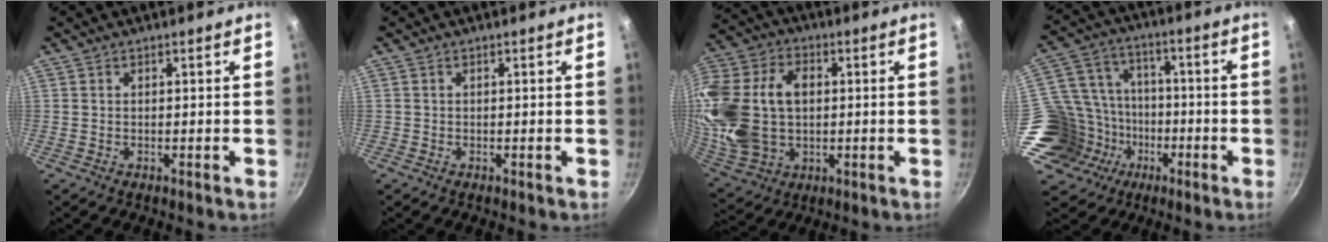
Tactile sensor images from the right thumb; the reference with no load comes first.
{"total": 0.0}
{"total": 24.0, "force": [1.8, 16.9, 16.9], "torque": [-0.356, 0.021, 0.041]}
{"total": 20.8, "force": [-7.9, 17.1, 8.8], "torque": [-0.168, 0.066, -0.117]}